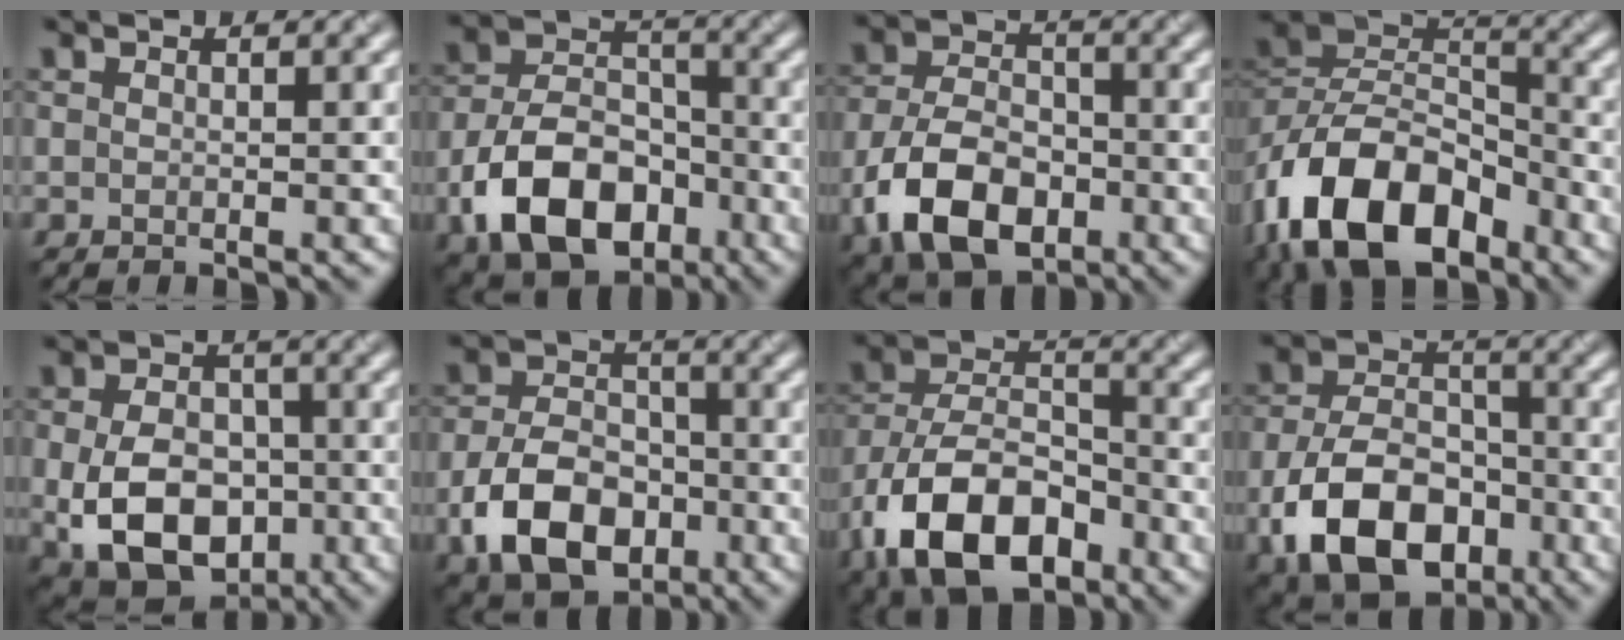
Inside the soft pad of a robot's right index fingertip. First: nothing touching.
{"total": 10.4, "force": [-4.7, 6.8, 6.3], "torque": [-0.116, 0.006, -0.092]}
{"total": 9.4, "force": [-4.1, 6.0, 5.9], "torque": [-0.122, -0.001, -0.083]}
{"total": 12.4, "force": [-6.2, 7.4, 7.9], "torque": [-0.146, 0.010, -0.126]}
{"total": 9.5, "force": [-2.1, 6.8, 6.4], "torque": [-0.126, -0.016, -0.038]}
{"total": 8.9, "force": [-3.8, 6.0, 5.4], "torque": [-0.104, 0.002, -0.073]}
{"total": 11.7, "force": [-5.8, 6.7, 7.7], "torque": [-0.150, 0.002, -0.110]}
{"total": 11.1, "force": [-5.2, 7.0, 6.9], "torque": [-0.134, 0.001, -0.096]}